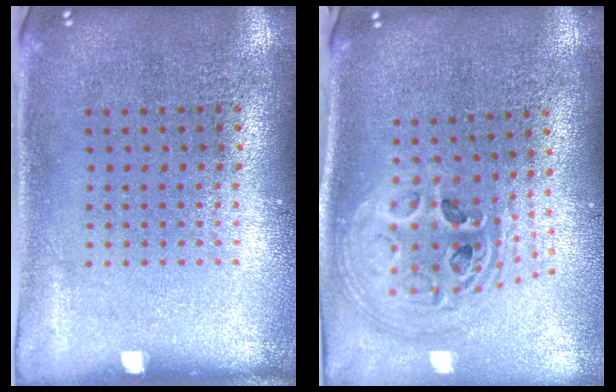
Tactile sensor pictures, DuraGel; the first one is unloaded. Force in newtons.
{"total": 2.6, "press": 1.9, "slide": 1.8}